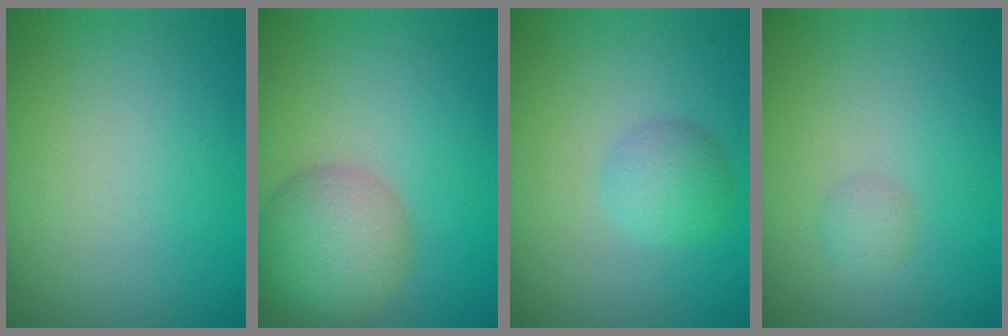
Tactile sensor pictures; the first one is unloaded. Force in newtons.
{"total": 5.2, "press": 5.2, "slide": 0.4}
{"total": 2.4, "press": 2.4, "slide": 0.1}
{"total": 1.0, "press": 1.0, "slide": 0.1}